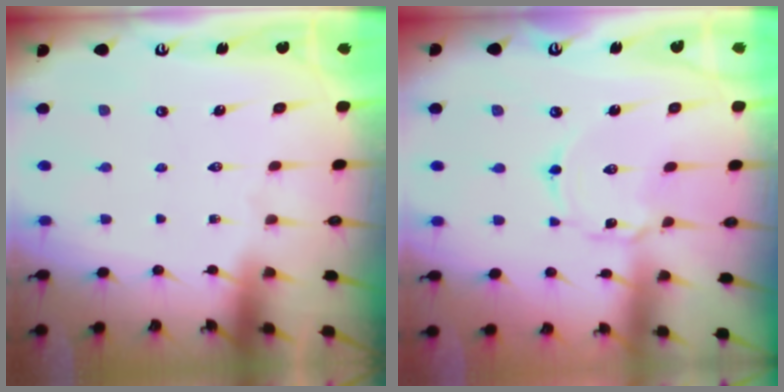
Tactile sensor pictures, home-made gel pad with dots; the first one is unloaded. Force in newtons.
{"total": 2.2, "press": 2.2, "slide": 0.3}